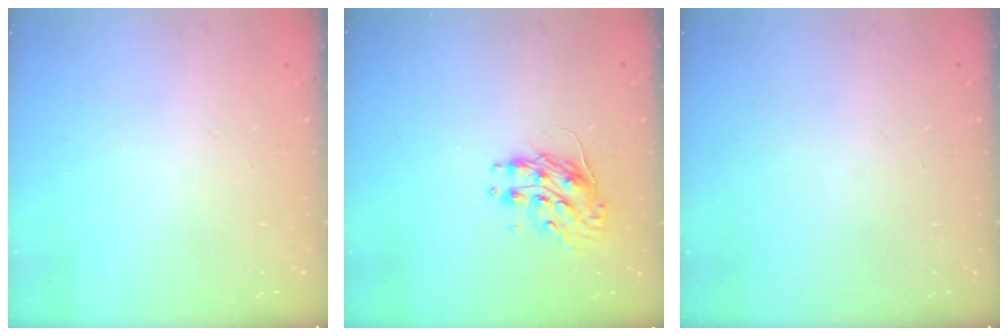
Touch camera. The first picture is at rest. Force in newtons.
{"total": 9.0, "press": 9.0, "slide": 0.6}
{"total": 0.0}